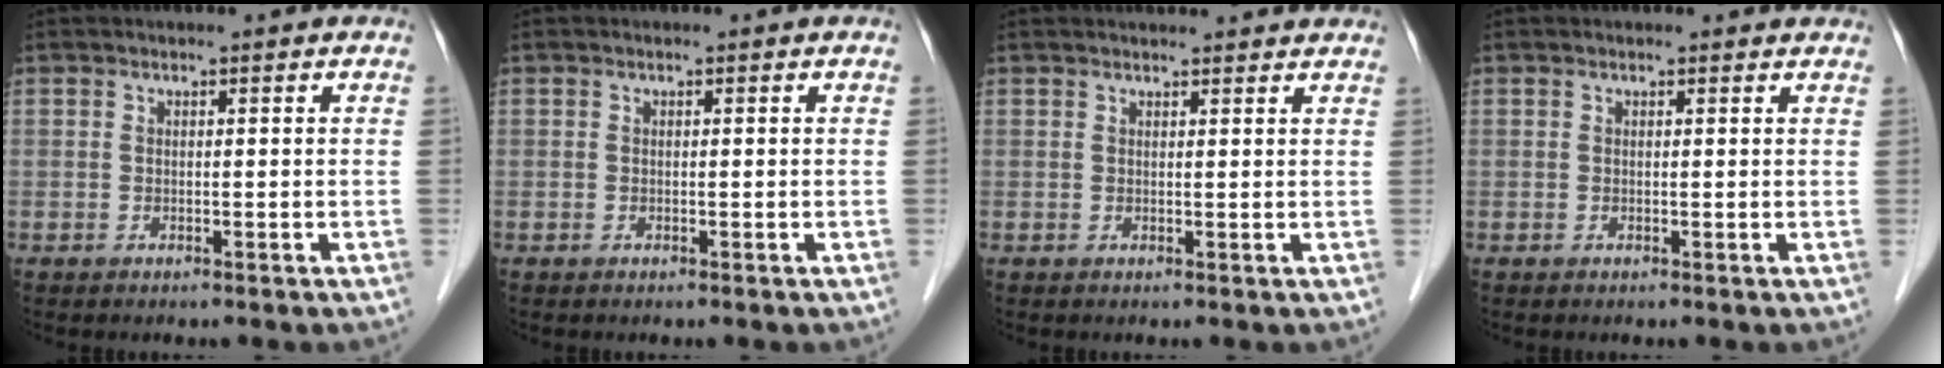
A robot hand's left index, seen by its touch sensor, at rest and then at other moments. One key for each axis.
{"total": 0.0}
{"total": 7.8, "fx": 7.5, "fy": 0.9, "fz": 2.0, "tx": -0.020, "ty": 0.028, "tz": 0.076}
{"total": 2.0, "fx": 1.9, "fy": 0.4, "fz": 0.3, "tx": -0.013, "ty": 0.012, "tz": 0.015}